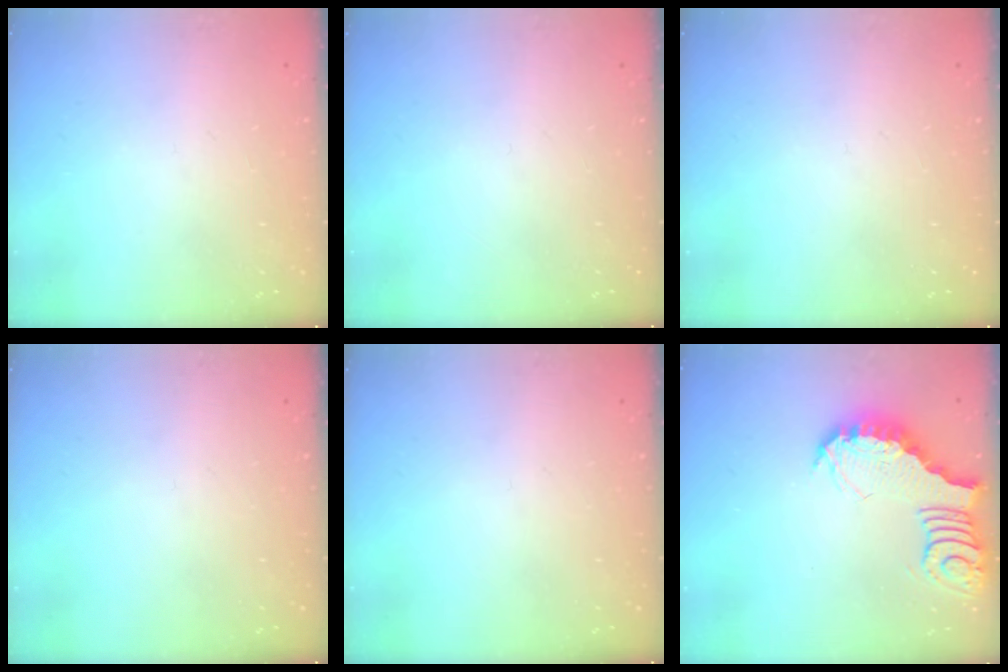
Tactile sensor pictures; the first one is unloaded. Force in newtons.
{"total": 0.0}
{"total": 0.0}
{"total": 0.0}
{"total": 0.0}
{"total": 3.5, "press": 3.5, "slide": 0.5}